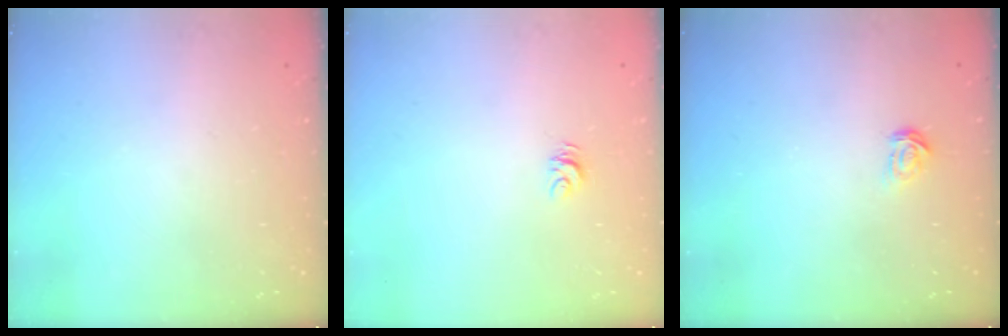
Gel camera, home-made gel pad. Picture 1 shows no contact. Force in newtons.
{"total": 3.7, "press": 3.7, "slide": 0.1}
{"total": 1.8, "press": 1.7, "slide": 0.2}